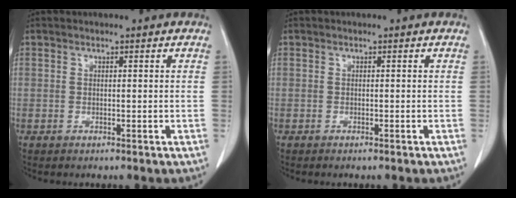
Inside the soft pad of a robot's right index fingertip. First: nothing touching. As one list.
[{"total": 0.6, "force": [-0.5, 0.0, 0.3], "torque": [-0.007, -0.002, -0.007]}]